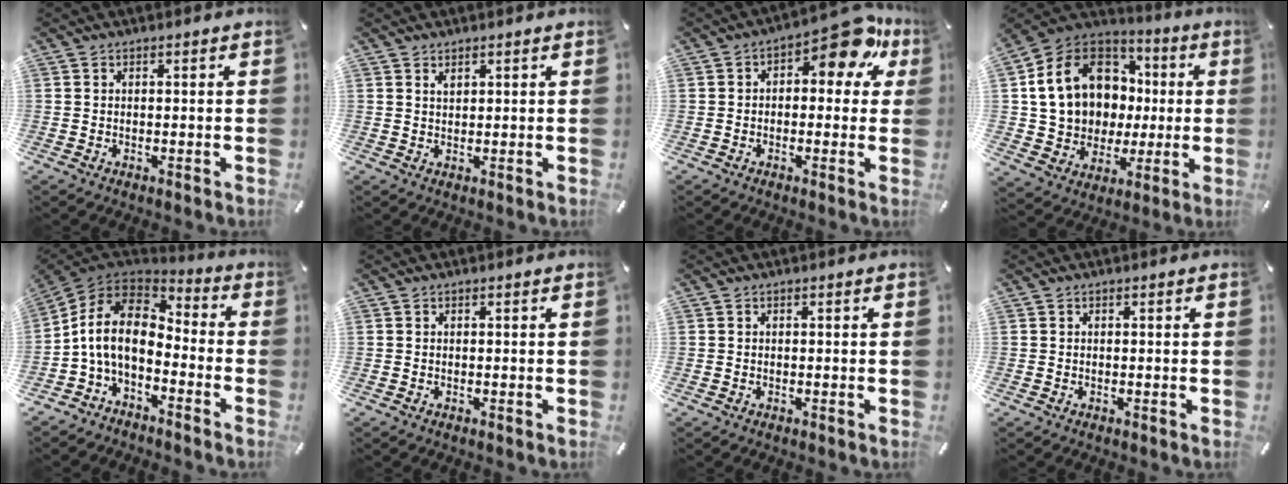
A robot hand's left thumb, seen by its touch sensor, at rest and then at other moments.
{"total": 1.3, "force": [1.0, 0.6, 0.6], "torque": [-0.013, -0.001, 0.019]}
{"total": 11.2, "force": [5.8, 5.1, 8.2], "torque": [-0.101, -0.041, 0.097]}
{"total": 17.4, "force": [3.4, 14.5, 9.0], "torque": [-0.193, -0.017, 0.079]}
{"total": 11.9, "force": [-2.6, 7.6, 8.8], "torque": [-0.189, 0.018, -0.050]}
{"total": 0.0}
{"total": 0.0}
{"total": 0.0}